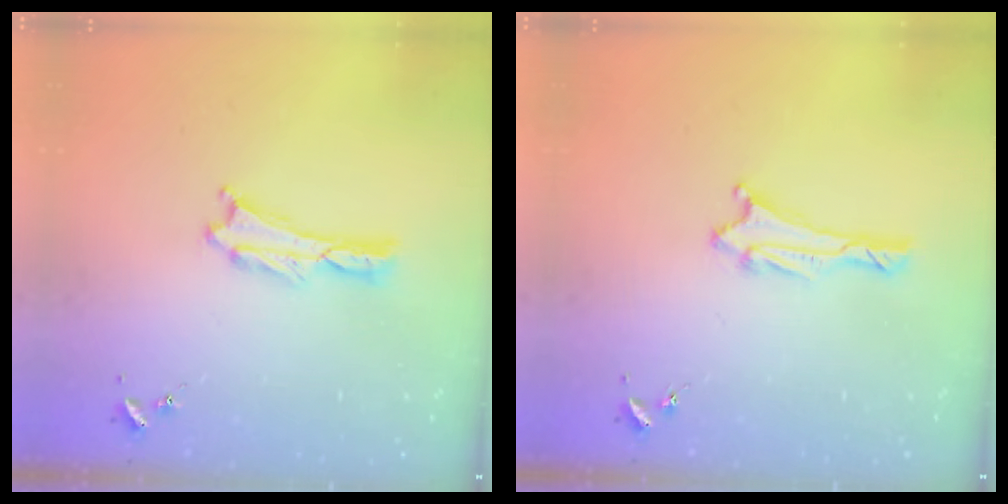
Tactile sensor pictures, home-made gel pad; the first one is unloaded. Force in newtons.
{"total": 1.3, "press": 1.3, "slide": 0.1}